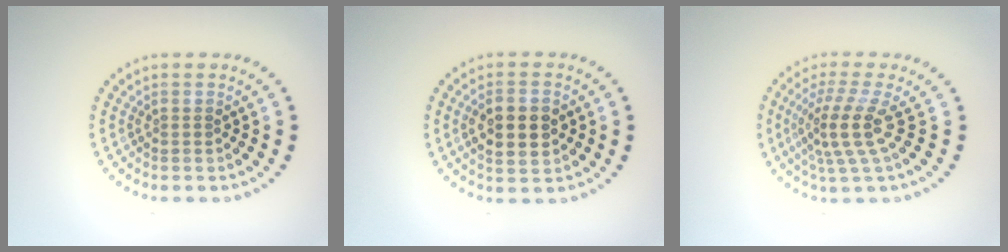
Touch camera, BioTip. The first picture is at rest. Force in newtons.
{"total": 4.4, "press": 4.4, "slide": 0.3}
{"total": 3.9, "press": 2.8, "slide": 2.8}